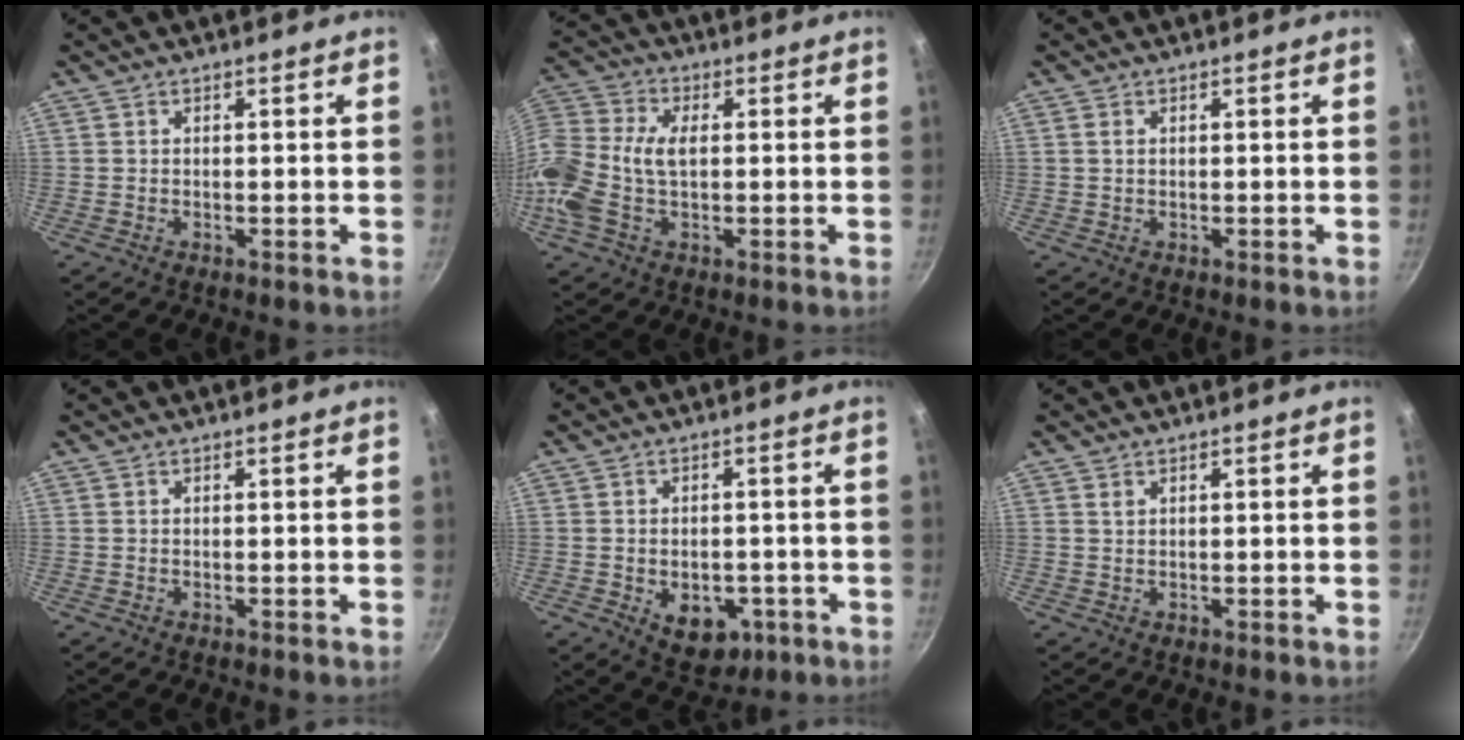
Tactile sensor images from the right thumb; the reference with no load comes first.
{"total": 13.6, "force": [-0.5, 8.4, 10.8], "torque": [-0.234, 0.021, -0.027]}
{"total": 0.9, "force": [0.3, 0.6, 0.6], "torque": [-0.012, 0.002, 0.006]}
{"total": 0.0}
{"total": 8.7, "force": [-2.8, 6.0, 5.7], "torque": [-0.051, 0.006, -0.026]}
{"total": 0.7, "force": [0.5, 0.3, 0.4], "torque": [-0.006, -0.003, 0.011]}